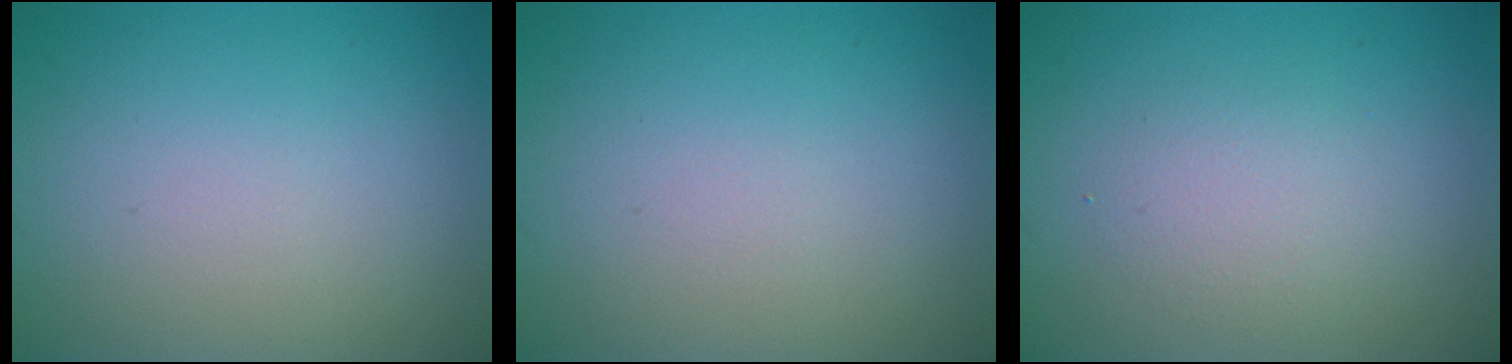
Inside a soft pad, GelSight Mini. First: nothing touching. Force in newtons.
{"total": 0.0}
{"total": 2.0, "press": 2.0, "slide": 0.1}